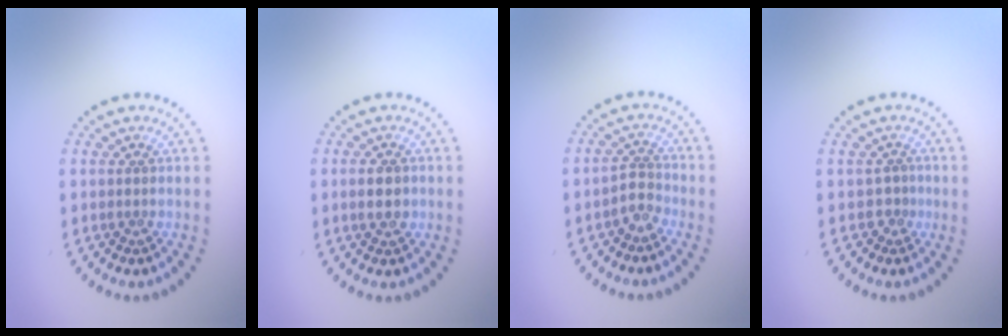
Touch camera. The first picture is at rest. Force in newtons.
{"total": 2.5, "press": 2.5, "slide": 0.0}
{"total": 1.9, "press": 1.5, "slide": 1.2}
{"total": 1.0, "press": 0.8, "slide": 0.7}